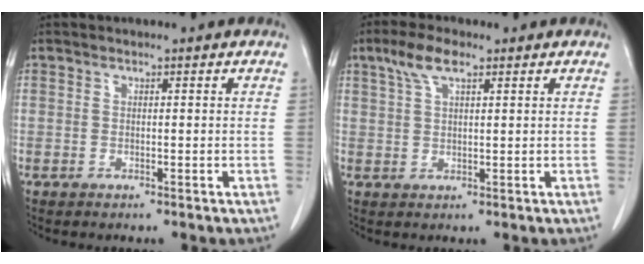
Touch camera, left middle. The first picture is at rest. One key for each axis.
{"total": 4.8, "fx": 2.8, "fy": 1.3, "fz": 3.6, "tx": -0.082, "ty": 0.015, "tz": 0.057}